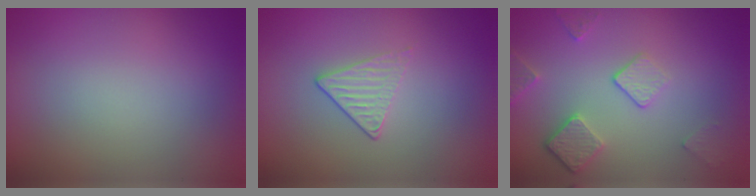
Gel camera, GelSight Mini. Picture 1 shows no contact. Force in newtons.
{"total": 1.4, "press": 1.1, "slide": 0.9}
{"total": 3.8, "press": 2.9, "slide": 2.4}